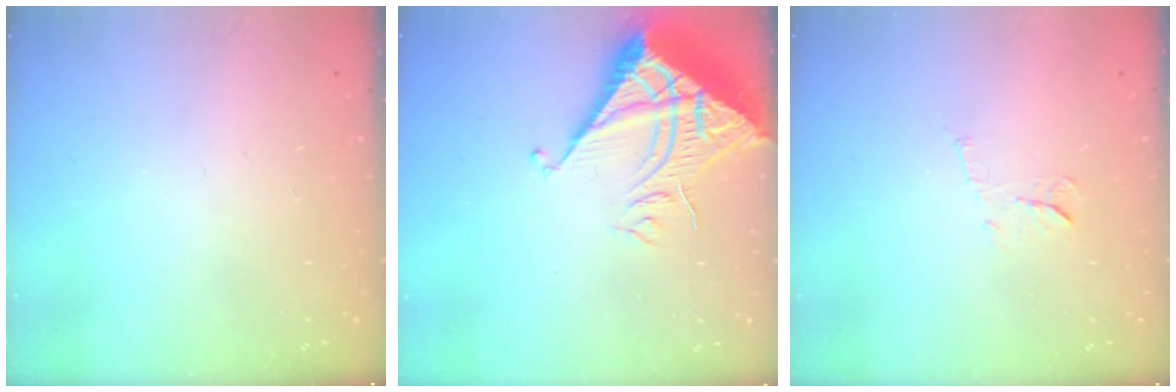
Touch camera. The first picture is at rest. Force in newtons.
{"total": 11.2, "press": 11.2, "slide": 0.9}
{"total": 5.6, "press": 5.6, "slide": 0.4}